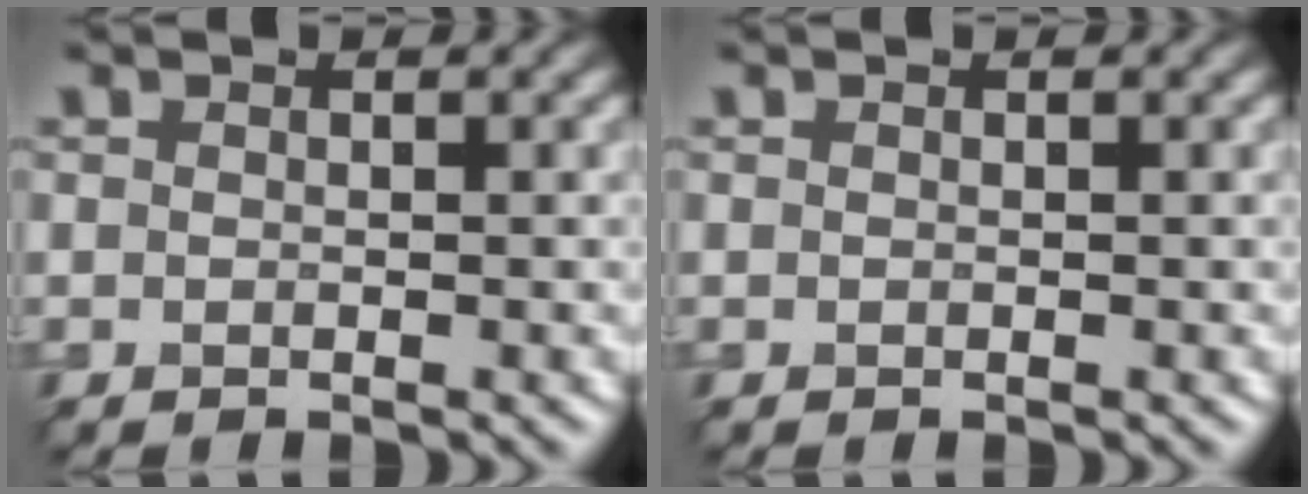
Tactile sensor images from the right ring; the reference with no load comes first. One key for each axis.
{"total": 0.0}